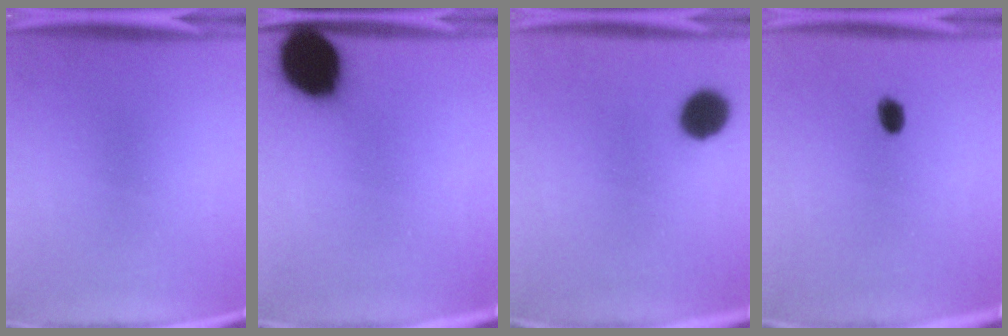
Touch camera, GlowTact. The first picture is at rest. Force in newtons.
{"total": 17.1}
{"total": 8.5}
{"total": 2.4}